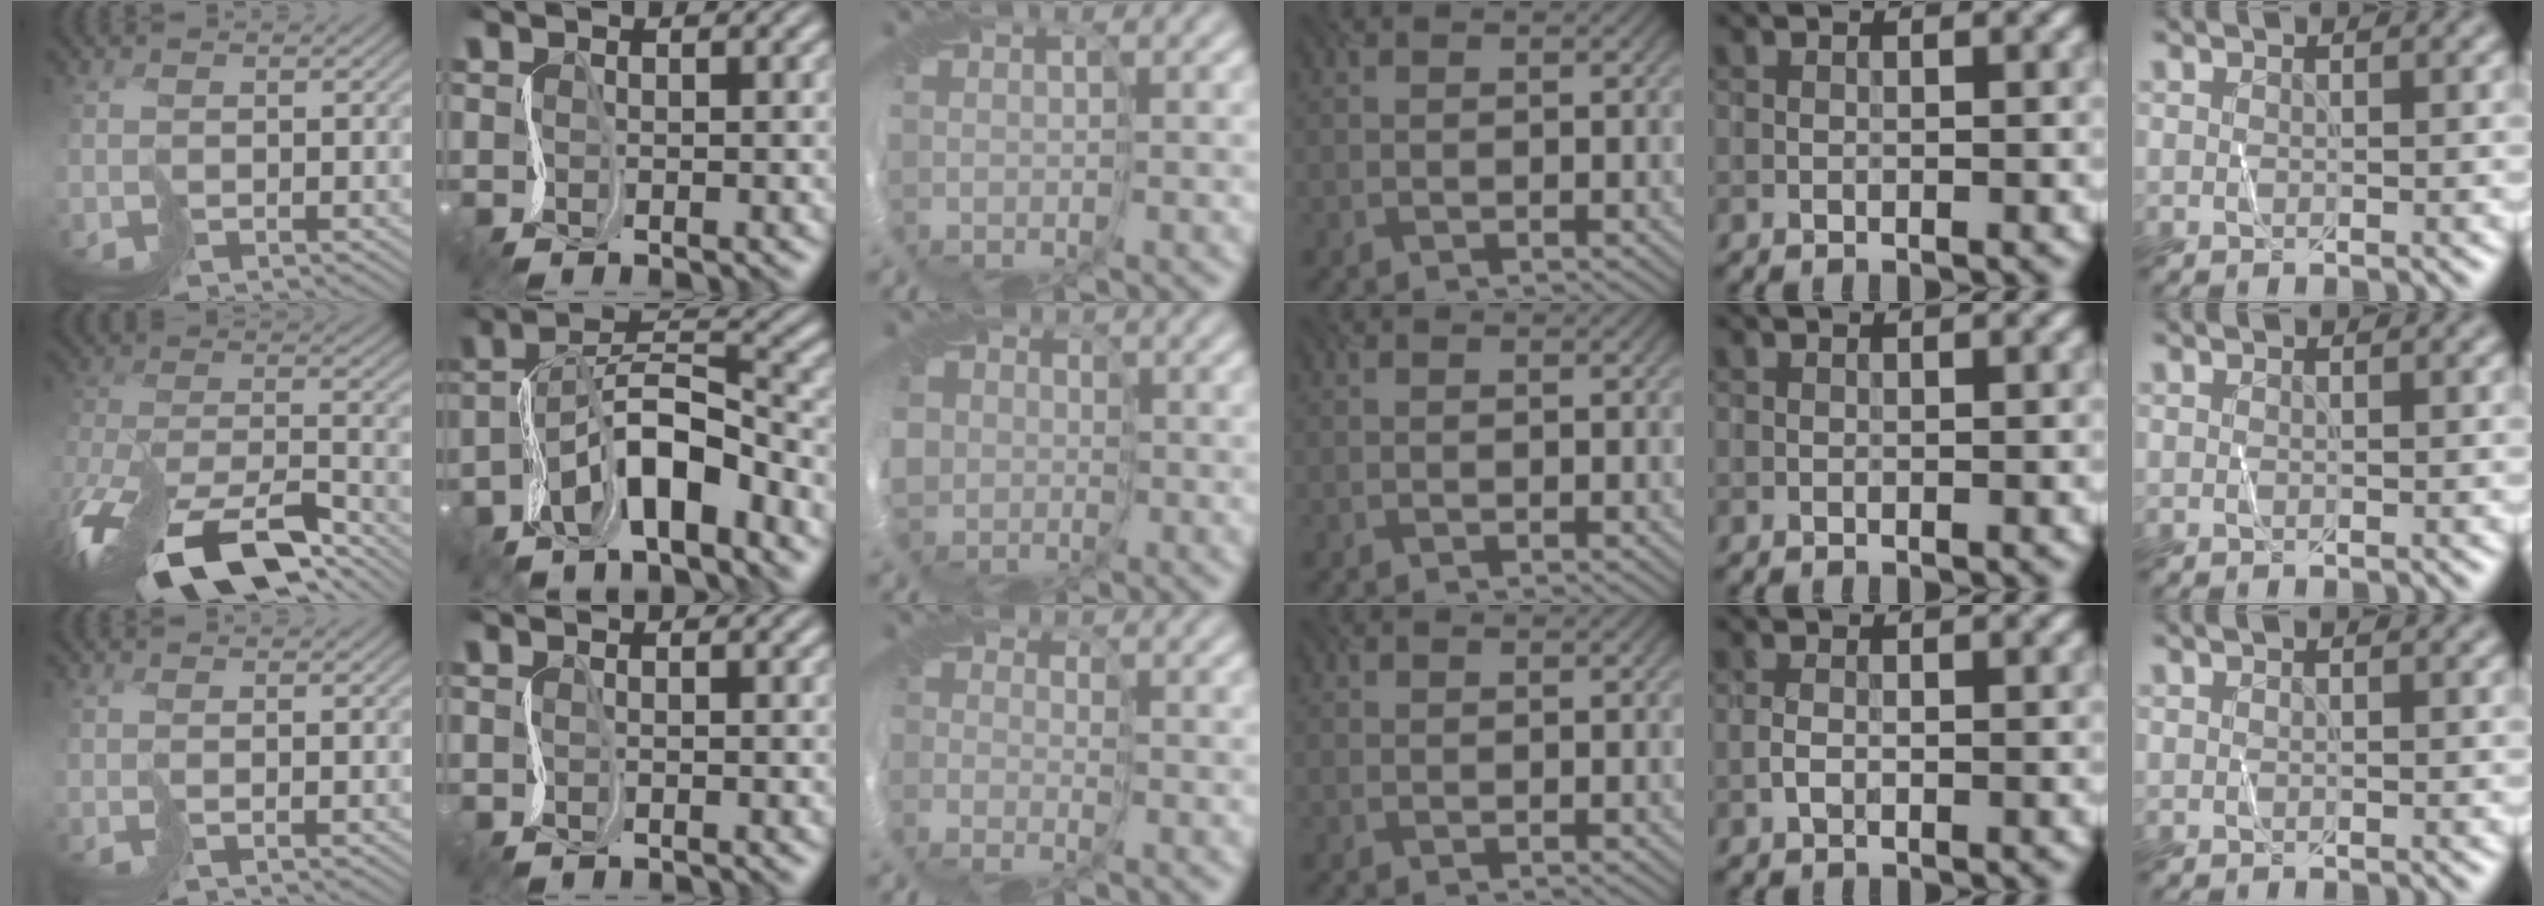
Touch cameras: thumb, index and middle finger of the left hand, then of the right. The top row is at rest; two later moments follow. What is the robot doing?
{"motion": "cut", "object": "receipt paper"}